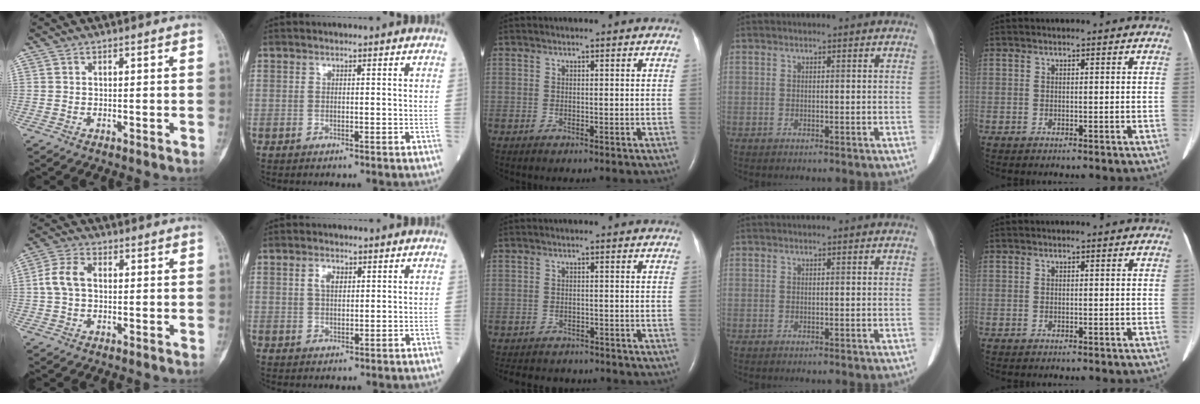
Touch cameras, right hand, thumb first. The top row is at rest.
{"thumb": {"total": 5.9, "force": [0.2, 3.9, 4.4], "torque": [-0.095, 0.018, -0.002]}, "index": {"total": 2.7, "force": [1.1, 1.5, 2.0], "torque": [-0.038, 0.005, 0.020]}, "middle": {"total": 8.4, "force": [-7.5, 3.2, 1.9], "torque": [-0.036, -0.001, -0.094]}}